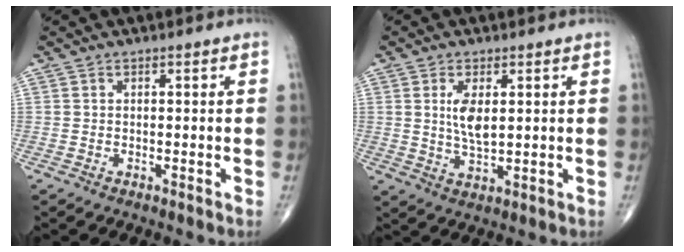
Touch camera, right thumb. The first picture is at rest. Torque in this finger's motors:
{"motor_torque": [1.28, 1.07, 1.07, -0.41, 0.09]}